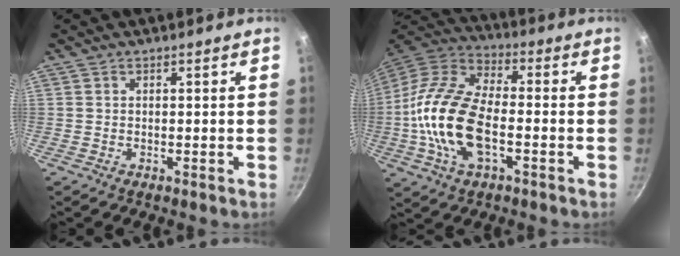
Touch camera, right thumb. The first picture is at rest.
{"total": 18.5, "force": [-3.7, 9.5, 15.4], "torque": [-0.296, 0.033, -0.084]}